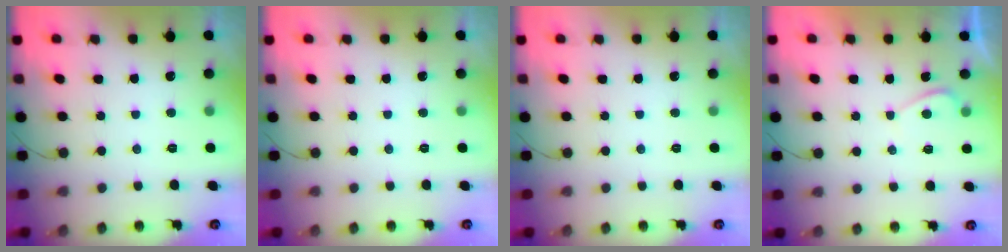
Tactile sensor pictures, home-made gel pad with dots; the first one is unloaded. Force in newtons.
{"total": 0.0}
{"total": 0.0}
{"total": 0.6, "press": 0.3, "slide": 0.5}